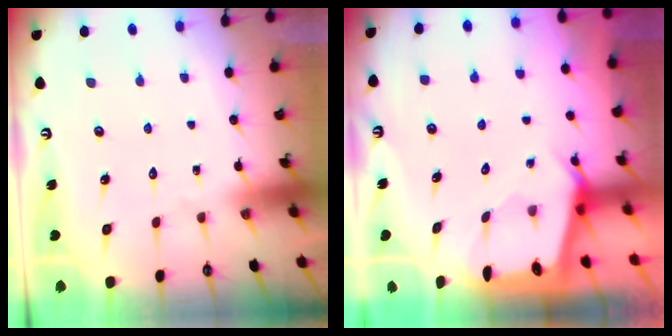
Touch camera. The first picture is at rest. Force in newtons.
{"total": 2.5, "press": 2.5, "slide": 0.3}